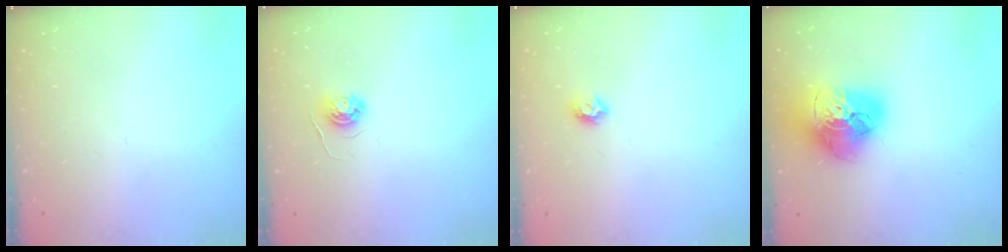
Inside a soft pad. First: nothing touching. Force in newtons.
{"total": 4.0, "press": 4.0, "slide": 0.4}
{"total": 6.0, "press": 5.9, "slide": 0.7}
{"total": 21.0, "press": 20.9, "slide": 2.1}